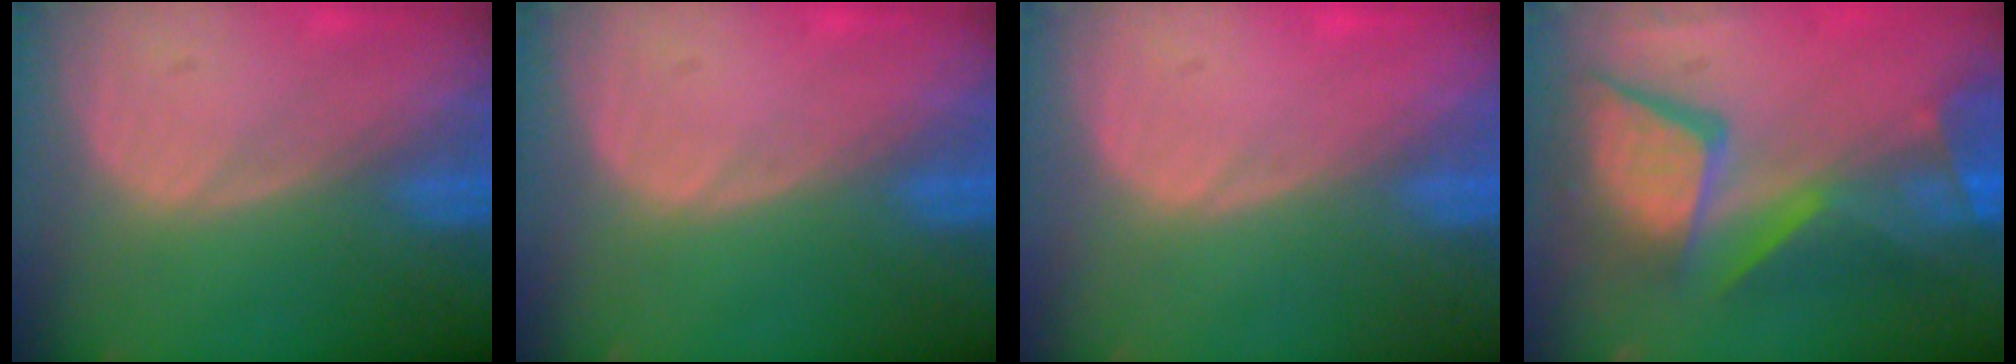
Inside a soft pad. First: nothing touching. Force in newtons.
{"total": 0.0}
{"total": 0.5, "press": 0.0, "slide": 0.5}
{"total": 13.3, "press": 11.0, "slide": 7.6}